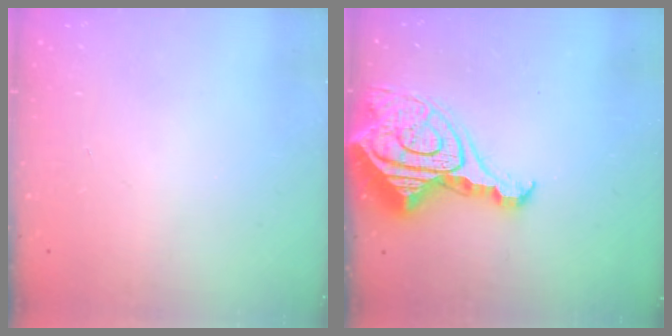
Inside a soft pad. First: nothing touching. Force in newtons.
{"total": 20.3, "press": 20.2, "slide": 1.9}